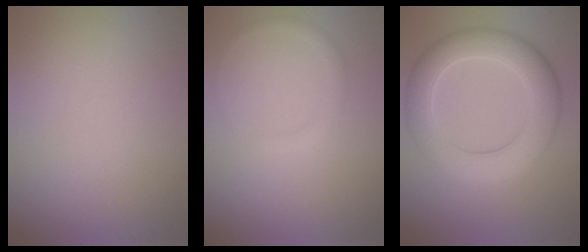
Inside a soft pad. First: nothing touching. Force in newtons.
{"total": 1.1, "press": 1.1, "slide": 0.1}
{"total": 6.9, "press": 6.9, "slide": 0.3}